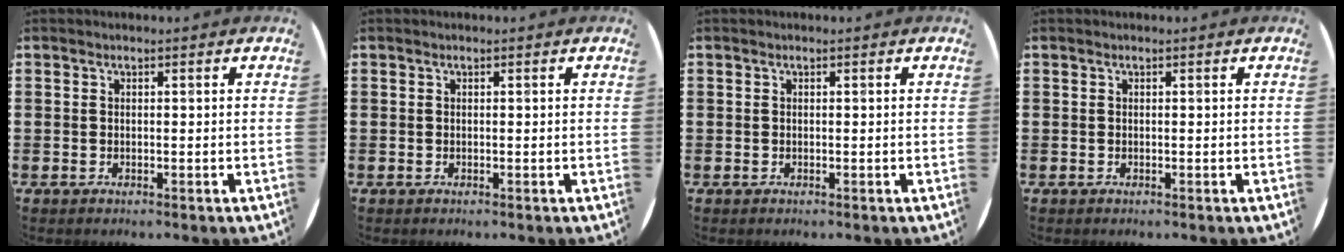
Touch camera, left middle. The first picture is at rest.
{"total": 0.0}
{"total": 0.0}
{"total": 0.0}